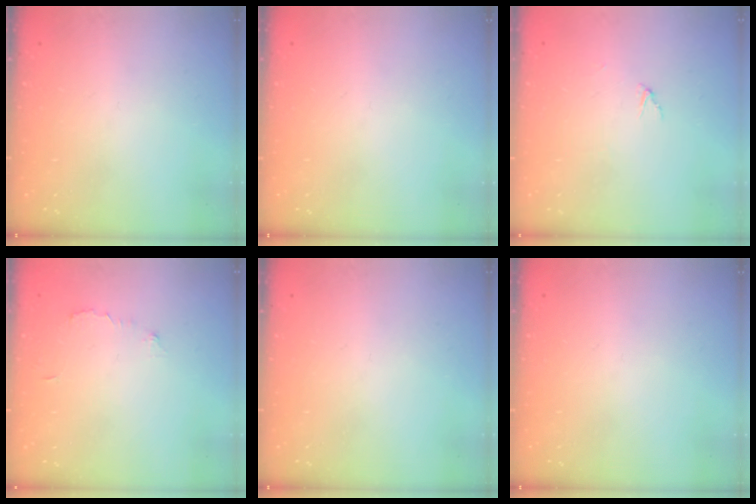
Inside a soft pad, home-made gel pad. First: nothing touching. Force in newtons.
{"total": 0.0}
{"total": 2.7, "press": 2.7, "slide": 0.1}
{"total": 5.5, "press": 5.5, "slide": 0.2}
{"total": 0.0}
{"total": 0.0}